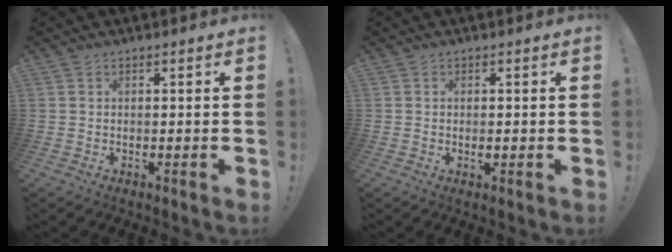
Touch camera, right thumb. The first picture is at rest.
{"total": 0.9, "force": [-0.1, 0.5, 0.8], "torque": [-0.008, -0.002, -0.004]}